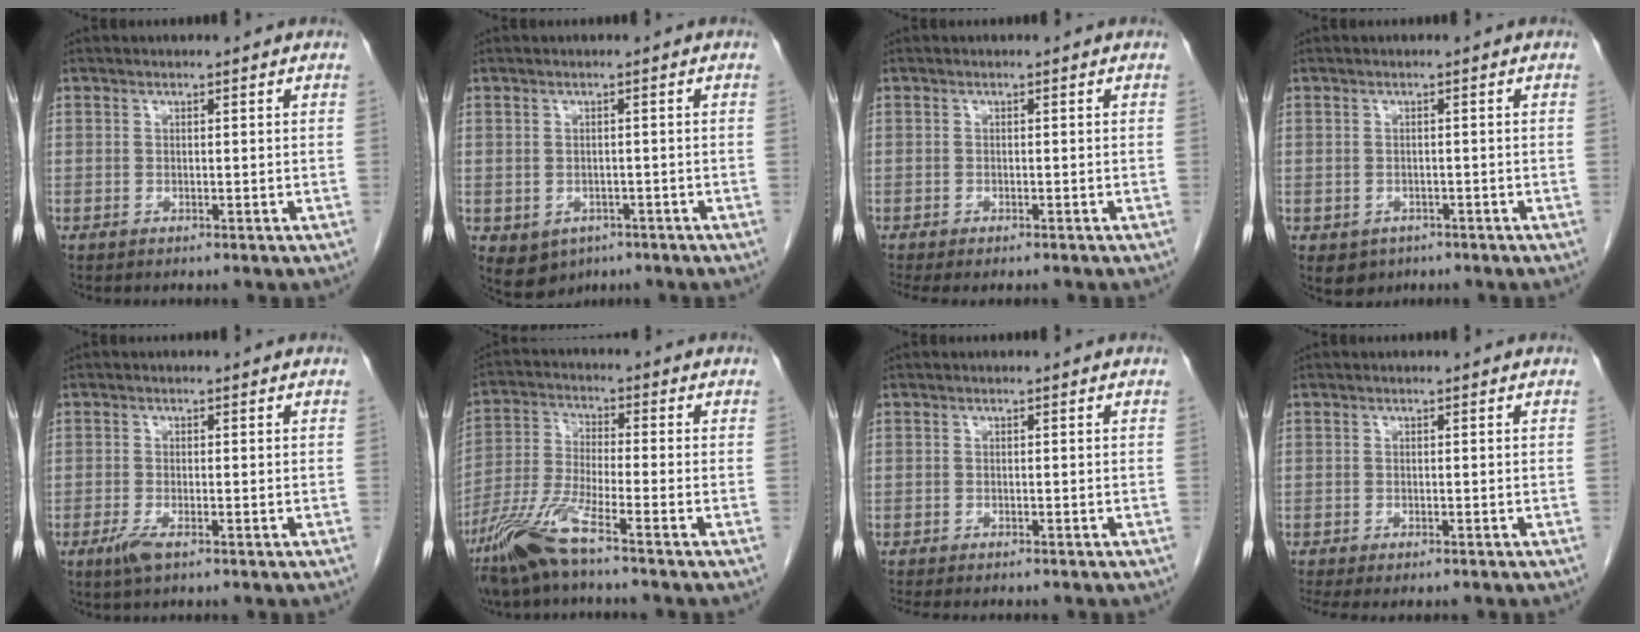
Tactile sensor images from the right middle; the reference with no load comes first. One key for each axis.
{"total": 5.5, "fx": -2.6, "fy": 4.4, "fz": 2.0, "tx": -0.031, "ty": 0.002, "tz": -0.025}
{"total": 3.1, "fx": -2.6, "fy": 0.8, "fz": 1.4, "tx": -0.011, "ty": -0.006, "tz": -0.036}
{"total": 3.0, "fx": -1.6, "fy": 2.4, "fz": 0.7, "tx": -0.008, "ty": 0.003, "tz": -0.015}
{"total": 2.5, "fx": -1.5, "fy": 0.6, "fz": 2.0, "tx": -0.044, "ty": -0.004, "tz": -0.029}
{"total": 9.1, "fx": -6.4, "fy": 0.1, "fz": 6.4, "tx": -0.143, "ty": -0.024, "tz": -0.133}
{"total": 5.0, "fx": -4.4, "fy": 1.1, "fz": 2.0, "tx": -0.019, "ty": -0.007, "tz": -0.062}
{"total": 3.7, "fx": -3.1, "fy": 1.1, "fz": 1.8, "tx": -0.019, "ty": -0.008, "tz": -0.044}